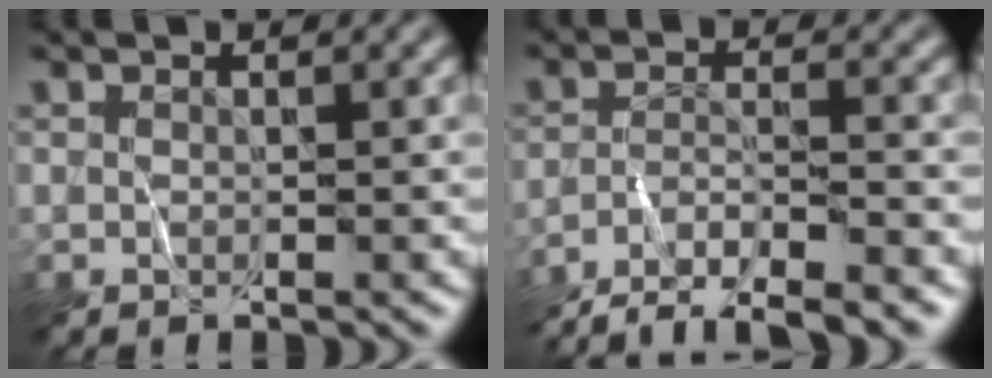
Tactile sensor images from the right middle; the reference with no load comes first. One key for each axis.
{"total": 6.8, "fx": -5.8, "fy": 1.0, "fz": 3.4, "tx": -0.047, "ty": -0.005, "tz": -0.099}